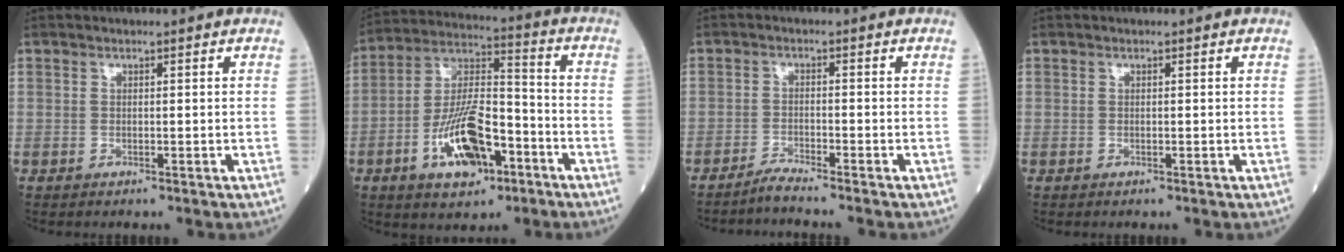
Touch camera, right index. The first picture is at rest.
{"total": 13.8, "force": [-5.7, 5.5, 11.2], "torque": [-0.218, 0.008, -0.098]}
{"total": 2.8, "force": [-2.6, -1.0, 0.4], "torque": [-0.011, -0.011, -0.055]}
{"total": 0.0}